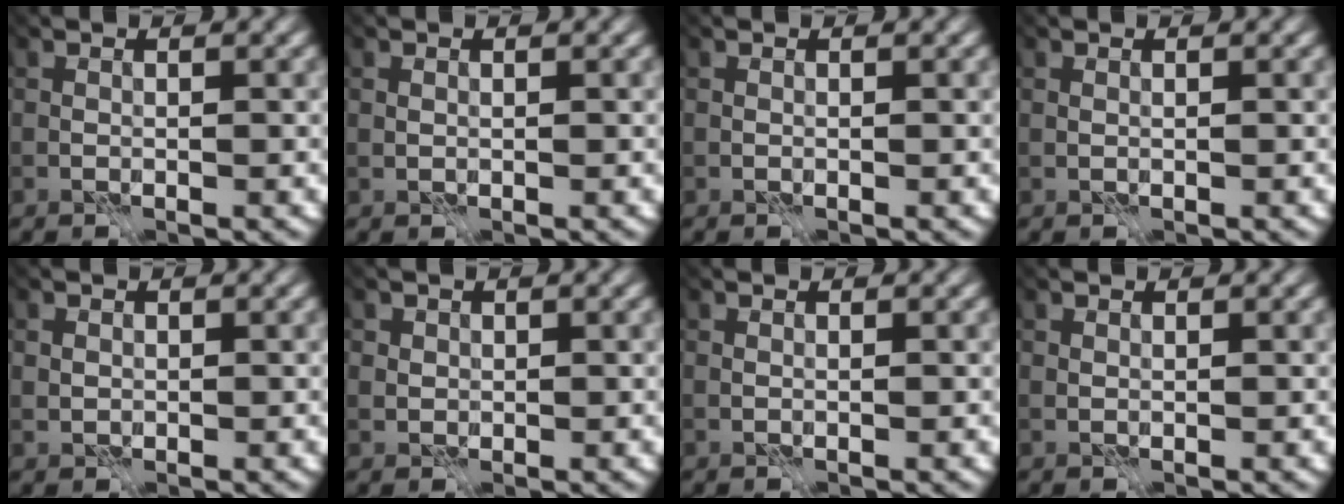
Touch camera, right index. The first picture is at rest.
{"total": 0.0}
{"total": 0.0}
{"total": 0.0}
{"total": 0.6, "force": [-0.1, 0.6, 0.1], "torque": [-0.002, 0.000, 0.001]}
{"total": 2.1, "force": [1.1, 1.7, 0.6], "torque": [-0.025, 0.001, 0.020]}
{"total": 0.0}
{"total": 0.0}